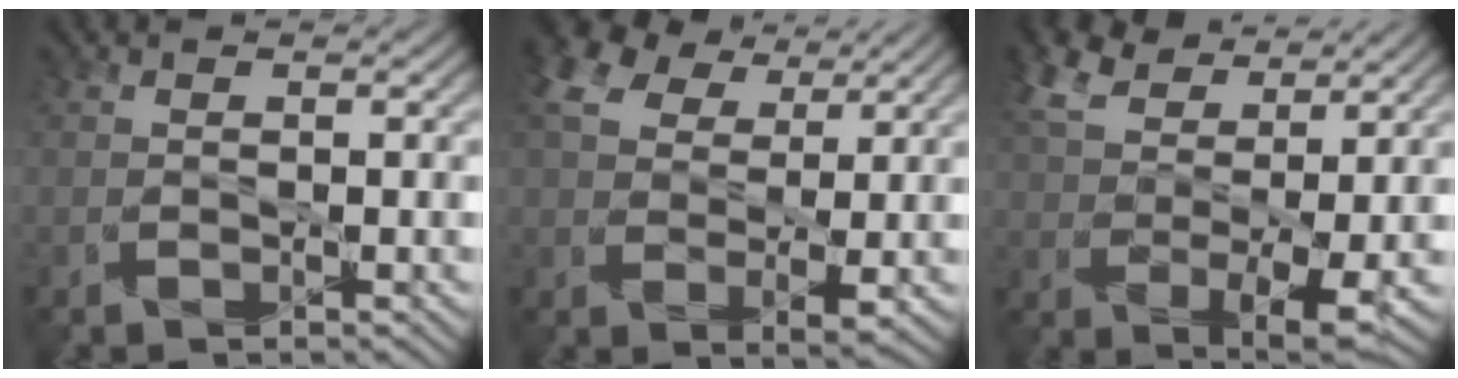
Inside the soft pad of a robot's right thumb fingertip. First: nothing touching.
{"total": 9.1, "force": [4.7, 5.3, 5.6], "torque": [-0.149, 0.012, 0.091]}
{"total": 8.3, "force": [5.1, 3.3, 5.6], "torque": [-0.128, 0.012, 0.100]}